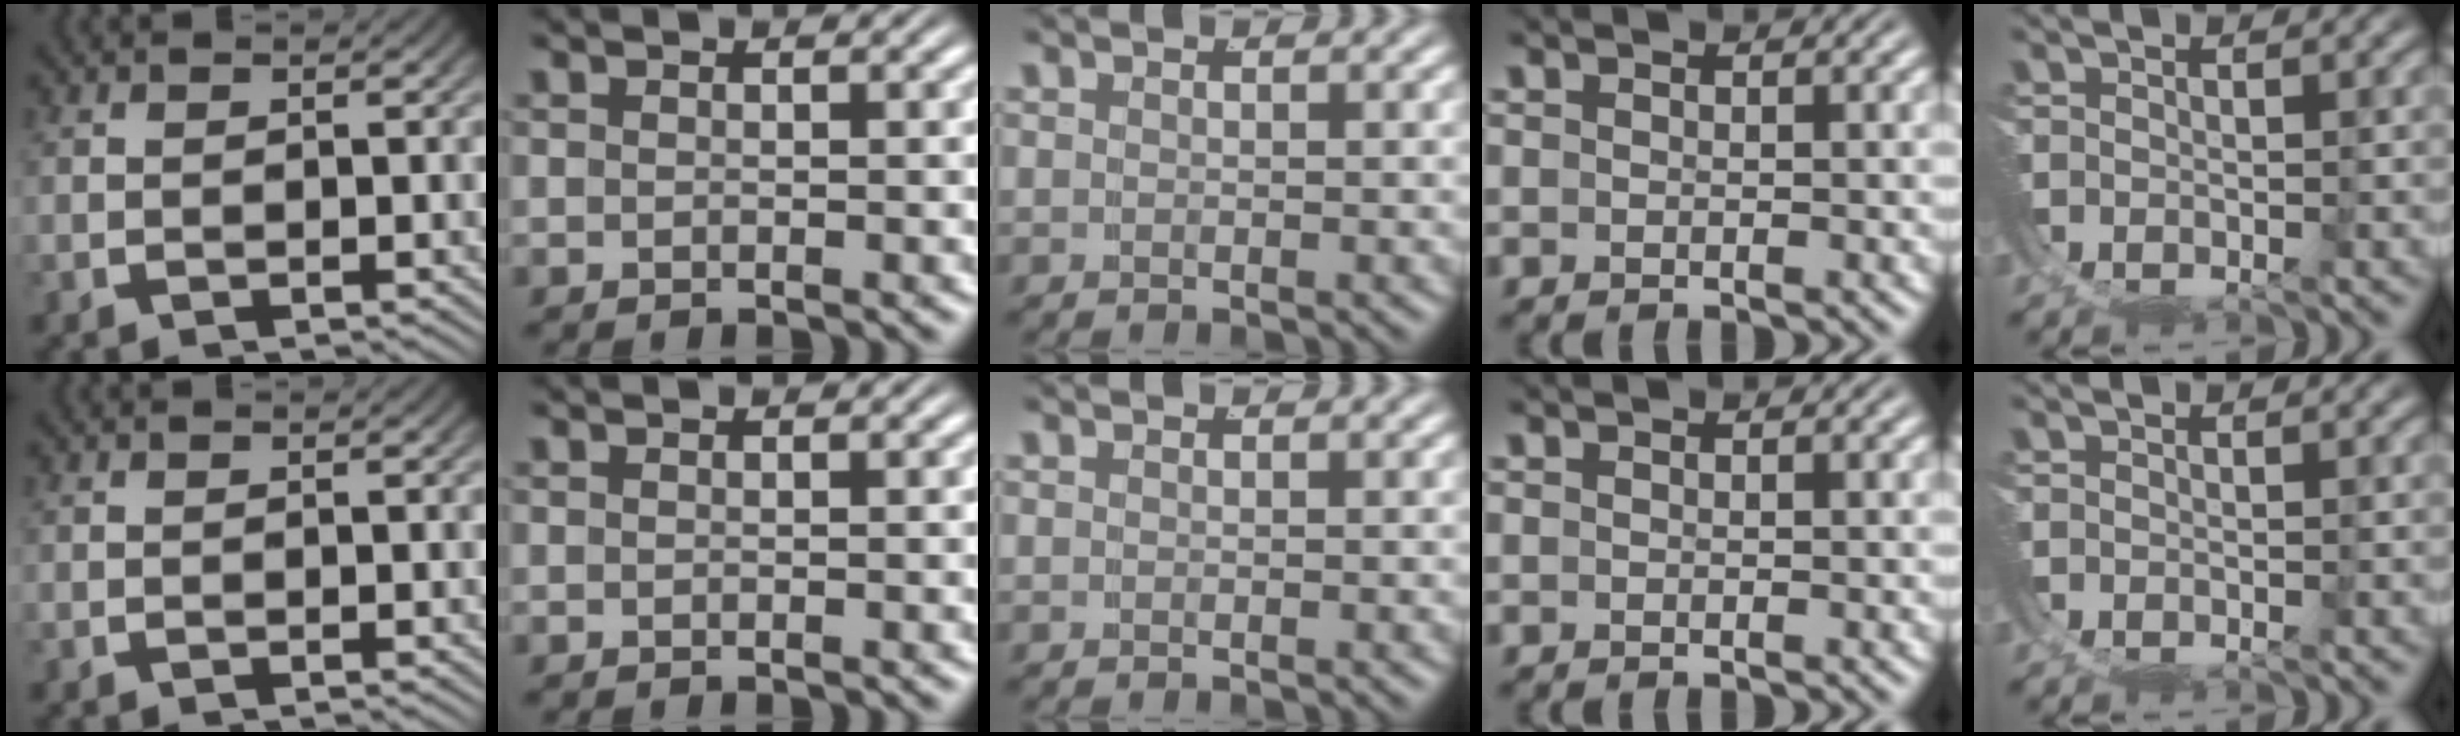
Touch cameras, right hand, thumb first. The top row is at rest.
{"ring": {"total": 1.3, "force": [-0.3, -1.2, -0.4], "torque": [0.014, -0.011, 0.005]}}